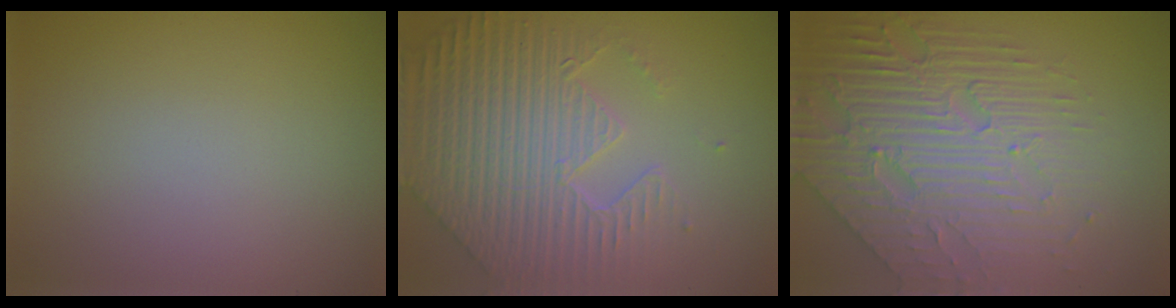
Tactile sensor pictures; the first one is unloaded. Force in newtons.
{"total": 7.9, "press": 5.9, "slide": 5.3}
{"total": 7.9, "press": 5.8, "slide": 5.3}